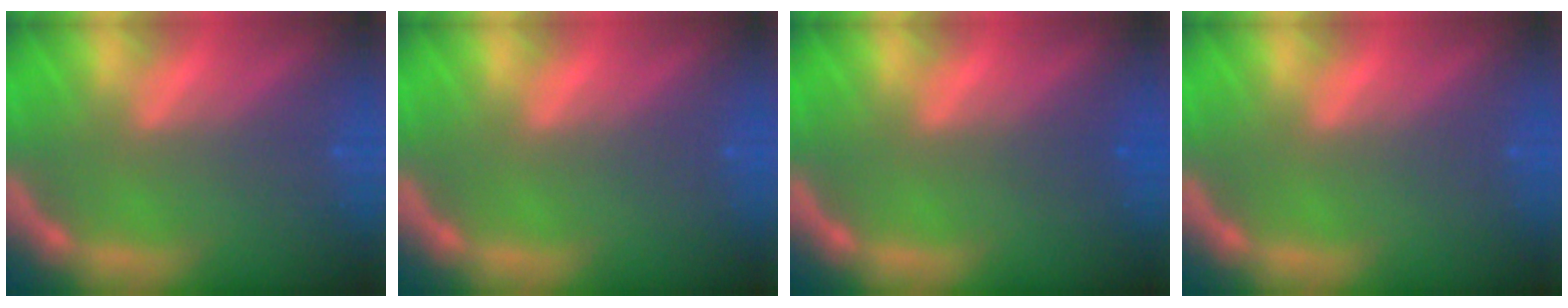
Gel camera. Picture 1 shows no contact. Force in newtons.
{"total": 0.0}
{"total": 0.9}
{"total": 0.0}